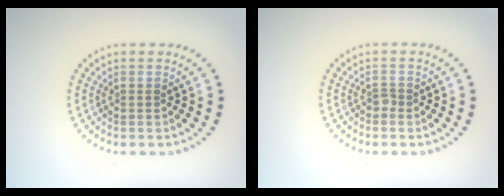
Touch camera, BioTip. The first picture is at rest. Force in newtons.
{"total": 0.8, "press": 0.5, "slide": 0.6}